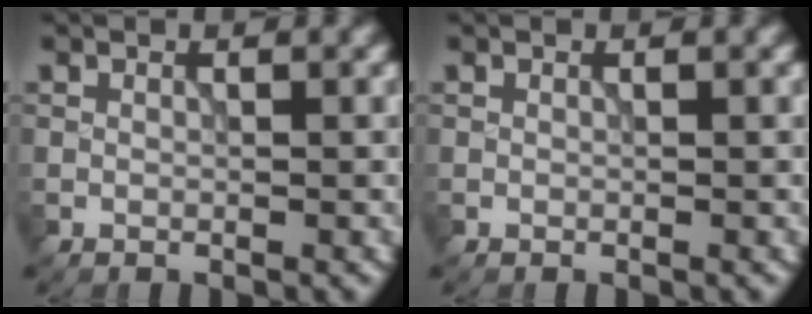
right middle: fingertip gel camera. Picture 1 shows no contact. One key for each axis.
{"total": 0.0}